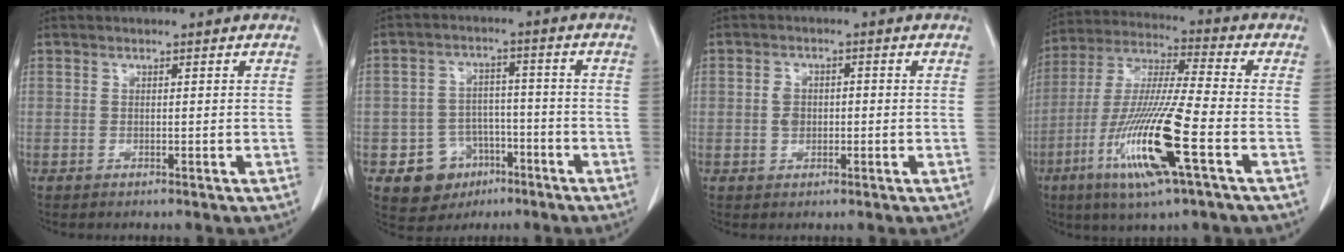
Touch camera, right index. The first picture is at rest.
{"total": 7.9, "force": [-3.9, 6.7, 1.9], "torque": [-0.030, 0.015, -0.051]}
{"total": 2.8, "force": [-0.3, 2.1, 1.8], "torque": [-0.033, 0.010, -0.005]}
{"total": 16.6, "force": [-6.2, 0.4, 15.4], "torque": [-0.316, -0.022, -0.118]}